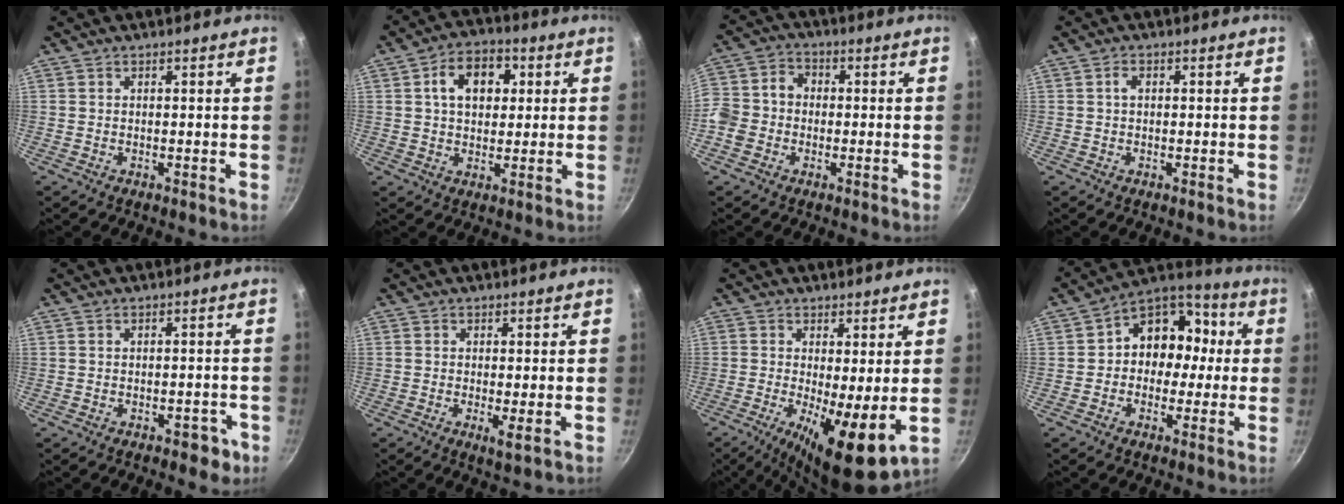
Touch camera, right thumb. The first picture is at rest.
{"total": 10.0, "force": [2.6, 7.0, 6.8], "torque": [-0.077, 0.009, 0.031]}
{"total": 9.5, "force": [-1.7, 8.0, 4.8], "torque": [-0.070, 0.030, -0.049]}
{"total": 1.7, "force": [0.2, 1.2, 1.2], "torque": [-0.018, 0.006, 0.002]}
{"total": 3.7, "force": [-1.7, 2.1, 2.5], "torque": [-0.010, 0.022, -0.008]}
{"total": 2.4, "force": [-0.2, 0.3, 2.3], "torque": [-0.043, -0.010, -0.004]}
{"total": 11.1, "force": [-0.6, 3.2, 10.6], "torque": [-0.167, -0.021, -0.006]}
{"total": 12.6, "force": [0.0, 10.5, 6.9], "torque": [-0.041, 0.043, -0.021]}